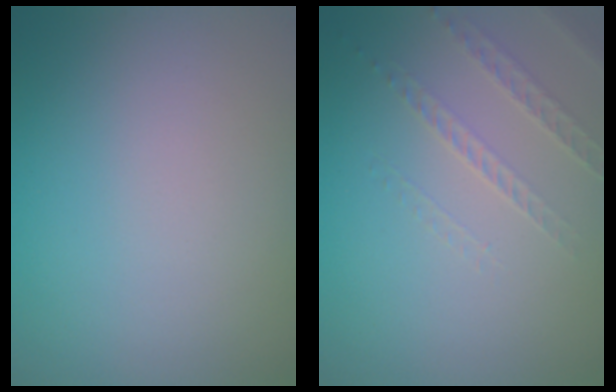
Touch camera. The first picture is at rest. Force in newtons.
{"total": 1.3, "press": 0.9, "slide": 0.9}